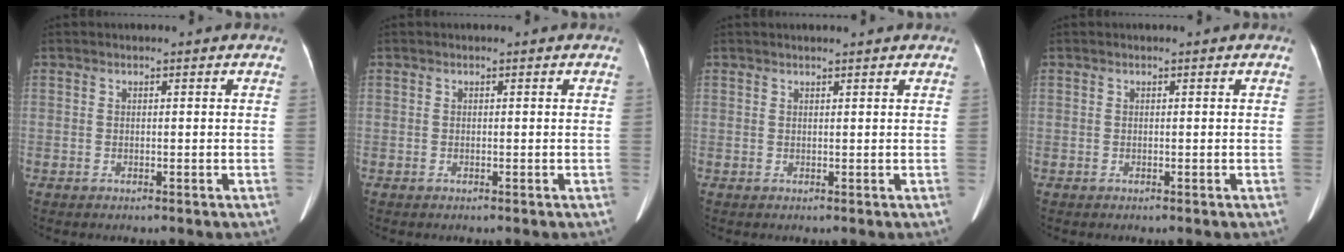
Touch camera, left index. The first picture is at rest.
{"total": 0.0}
{"total": 2.9, "force": [2.7, 0.1, 1.2], "torque": [-0.012, 0.012, 0.031]}
{"total": 0.0}